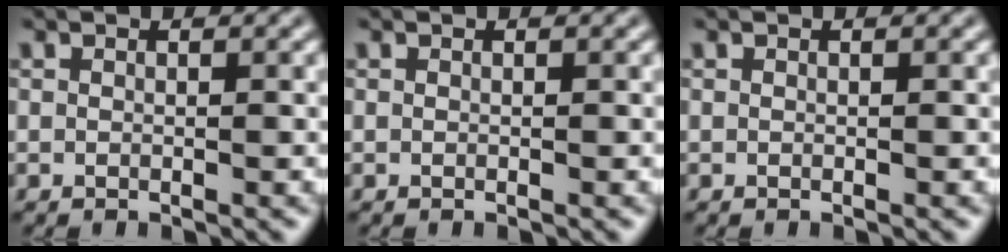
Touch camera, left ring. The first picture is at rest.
{"total": 0.0}
{"total": 0.0}